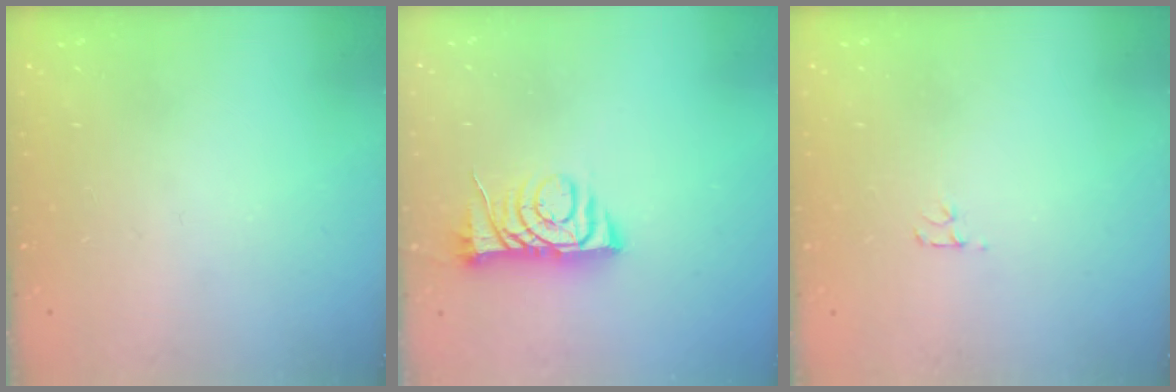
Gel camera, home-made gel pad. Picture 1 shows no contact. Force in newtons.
{"total": 7.1, "press": 7.0, "slide": 0.9}
{"total": 2.7, "press": 2.7, "slide": 0.3}